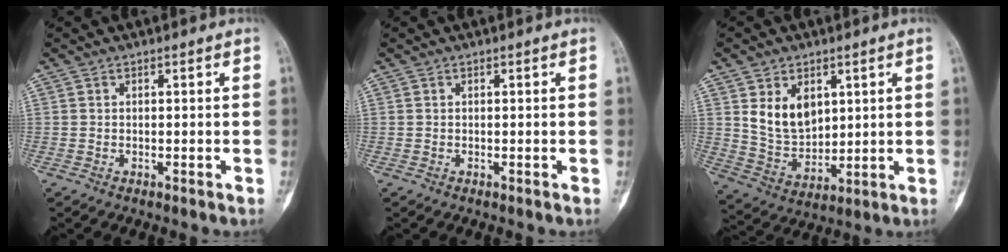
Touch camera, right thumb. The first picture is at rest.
{"total": 0.0}
{"total": 9.9, "force": [3.5, 6.9, 6.2], "torque": [-0.086, -0.025, 0.084]}